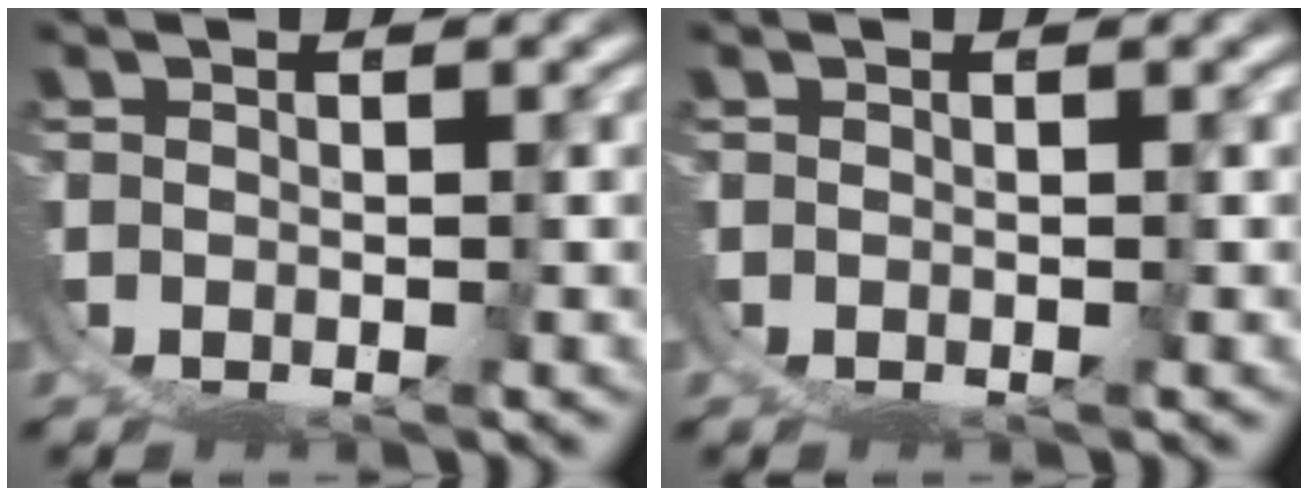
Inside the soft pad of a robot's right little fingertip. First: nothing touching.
{"total": 0.0}